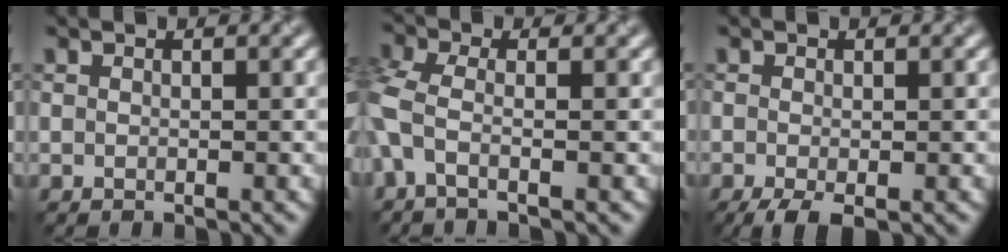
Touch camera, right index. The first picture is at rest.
{"total": 2.8, "force": [-0.8, 1.0, 2.5], "torque": [-0.068, -0.003, -0.030]}
{"total": 2.7, "force": [-1.6, 0.8, 2.1], "torque": [-0.040, -0.007, -0.029]}